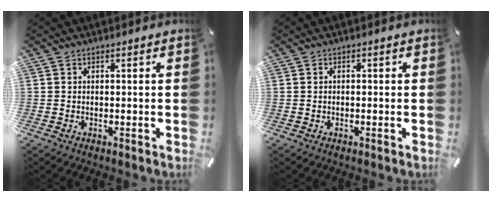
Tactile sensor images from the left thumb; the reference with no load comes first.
{"total": 0.6, "force": [-0.2, 0.3, 0.4], "torque": [-0.009, 0.000, -0.004]}